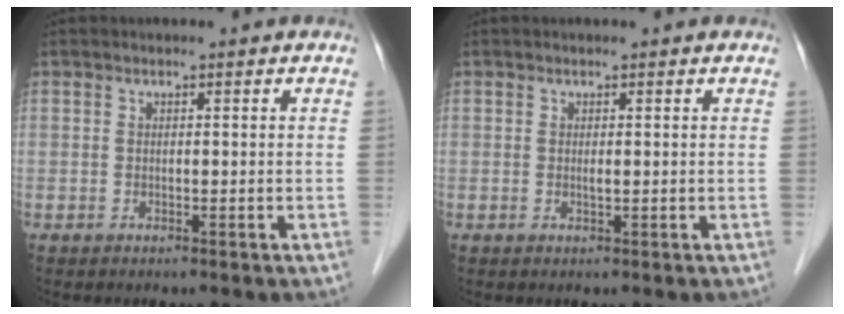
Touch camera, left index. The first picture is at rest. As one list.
[{"total": 0.6, "force": [0.2, 0.1, 0.5], "torque": [-0.015, -0.001, 0.002]}]